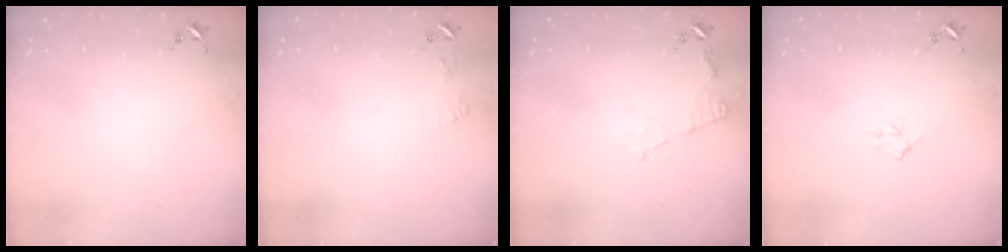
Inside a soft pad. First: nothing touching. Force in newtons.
{"total": 3.1, "press": 3.1, "slide": 0.3}
{"total": 6.5, "press": 6.4, "slide": 1.1}
{"total": 5.6, "press": 5.5, "slide": 1.0}